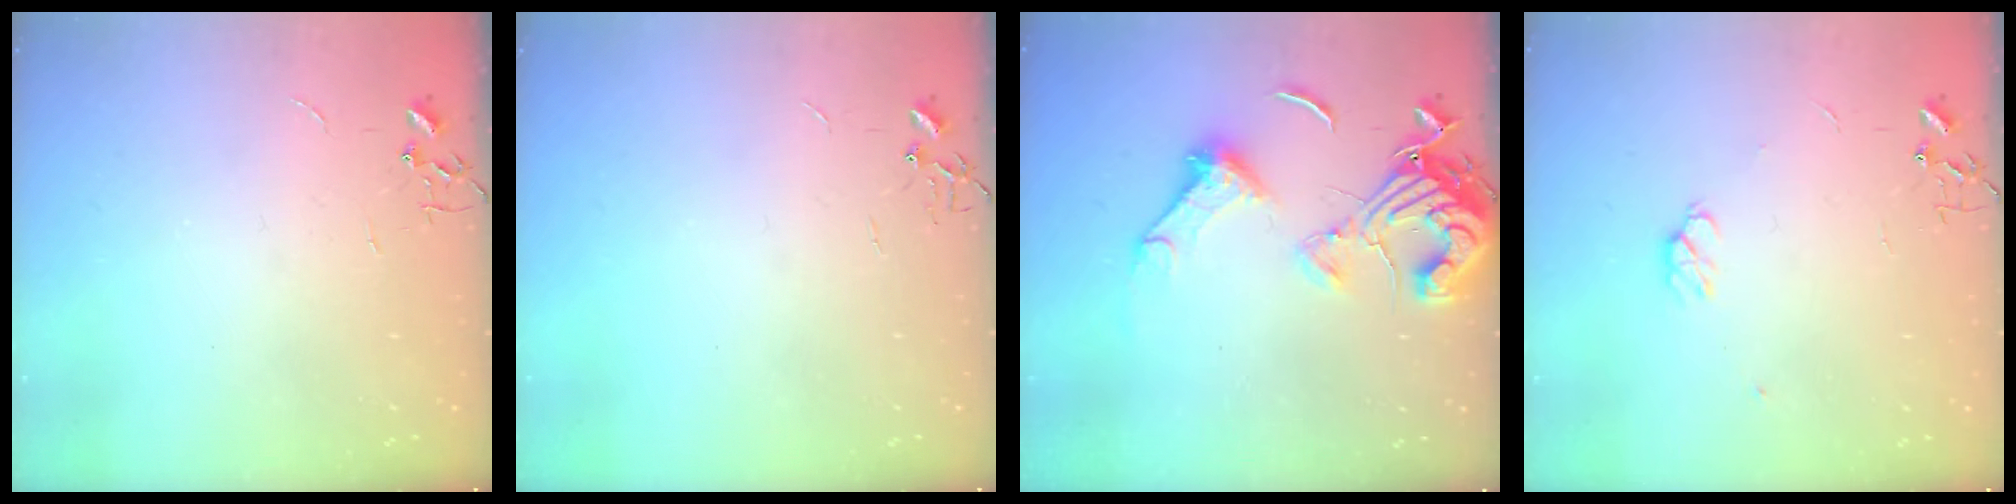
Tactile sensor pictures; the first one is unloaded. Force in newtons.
{"total": 0.0}
{"total": 16.3, "press": 16.2, "slide": 1.7}
{"total": 4.4, "press": 4.3, "slide": 0.8}